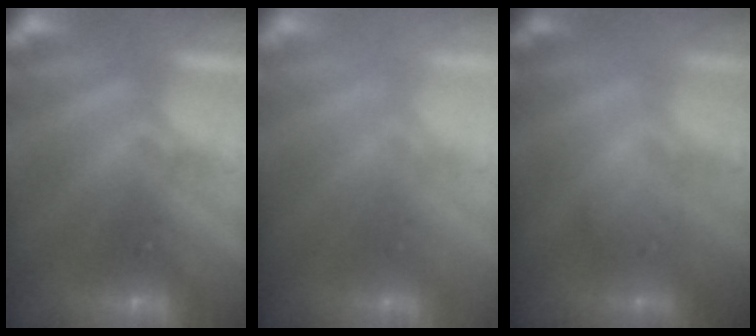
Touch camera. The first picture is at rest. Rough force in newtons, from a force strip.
{"total": 2.9}
{"total": 1.9}